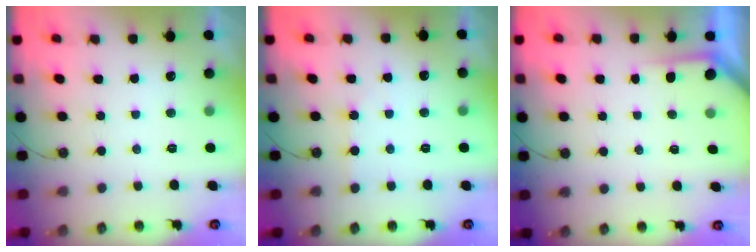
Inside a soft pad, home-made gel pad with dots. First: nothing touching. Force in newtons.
{"total": 2.7, "press": 2.7, "slide": 0.5}
{"total": 1.9, "press": 1.9, "slide": 0.2}